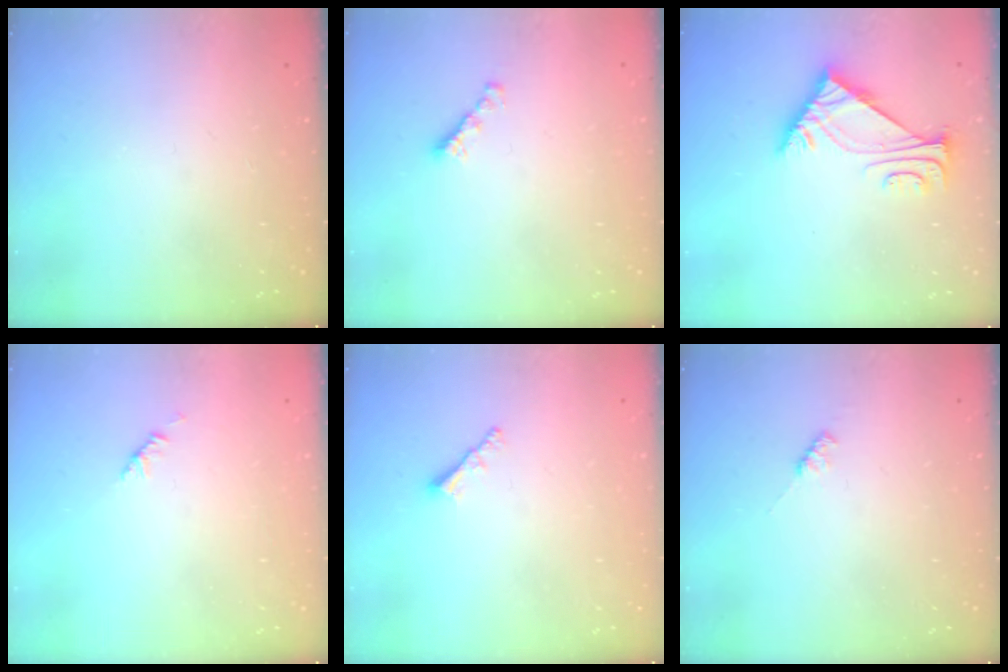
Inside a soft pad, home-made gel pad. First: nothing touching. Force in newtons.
{"total": 2.2, "press": 2.1, "slide": 0.5}
{"total": 6.6, "press": 6.5, "slide": 1.2}
{"total": 1.9, "press": 1.8, "slide": 0.6}
{"total": 2.1, "press": 2.0, "slide": 0.5}
{"total": 2.2, "press": 2.2, "slide": 0.4}